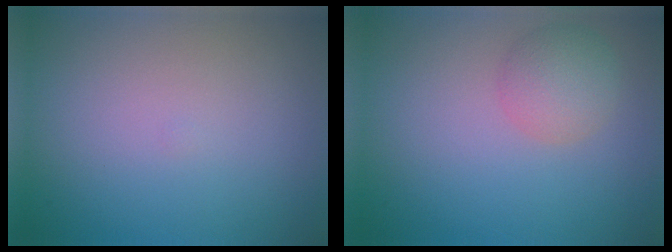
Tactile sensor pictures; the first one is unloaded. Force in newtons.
{"total": 2.9, "press": 2.9, "slide": 0.2}